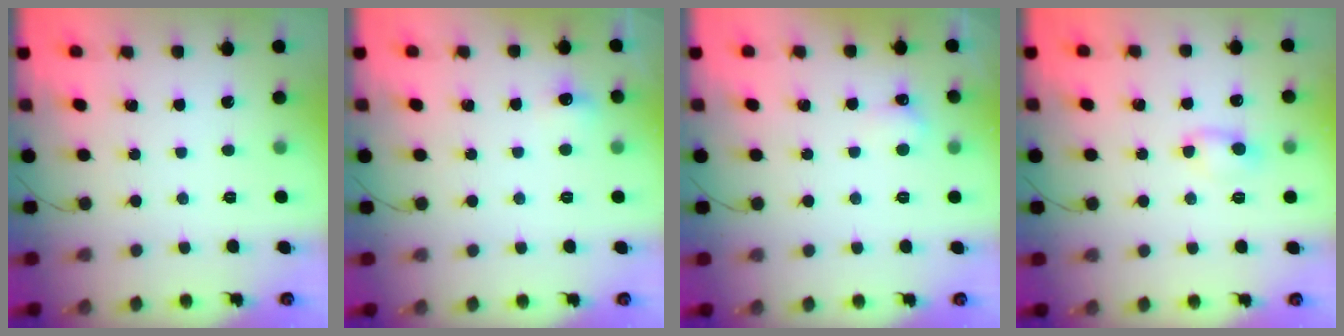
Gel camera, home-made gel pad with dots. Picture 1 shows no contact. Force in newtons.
{"total": 4.8, "press": 4.6, "slide": 1.6}
{"total": 4.1, "press": 3.9, "slide": 1.1}
{"total": 3.8, "press": 3.6, "slide": 1.3}